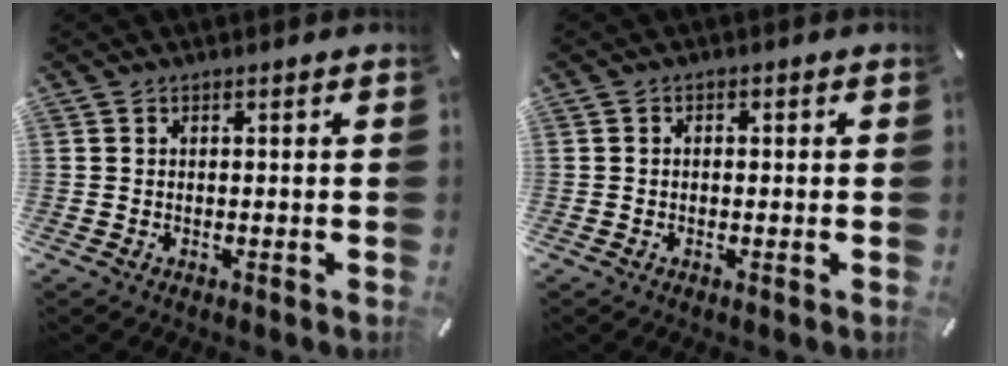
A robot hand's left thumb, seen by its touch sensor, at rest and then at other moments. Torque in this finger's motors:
{"motor_torque": [-0.06, -0.27, 0.00, 0.06, 0.00]}